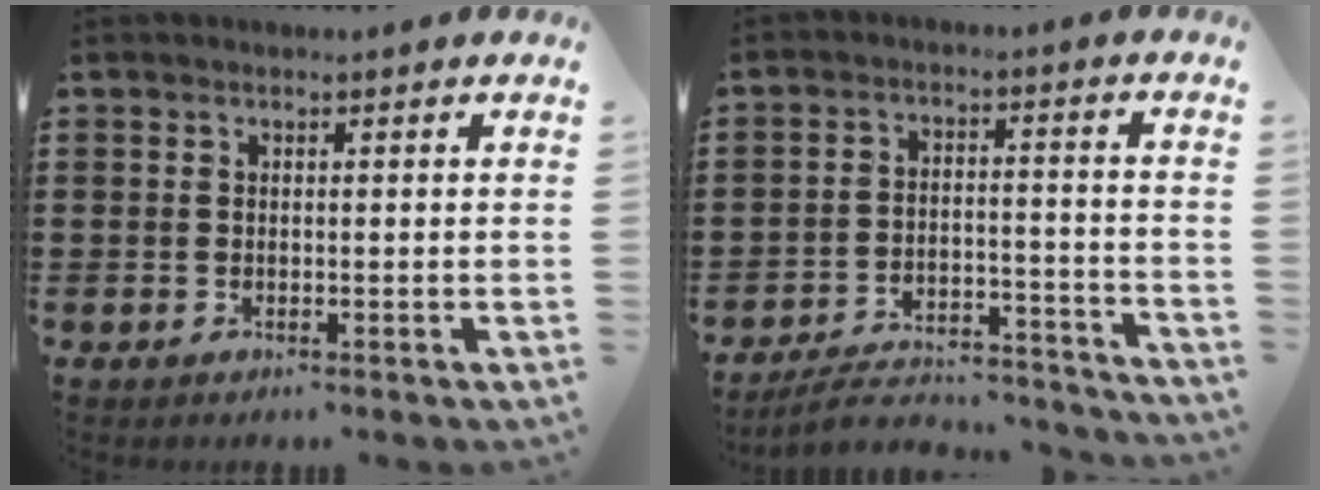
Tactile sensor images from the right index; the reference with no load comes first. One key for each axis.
{"total": 5.5, "fx": -5.1, "fy": 0.8, "fz": 1.8, "tx": -0.036, "ty": 0.000, "tz": -0.102}